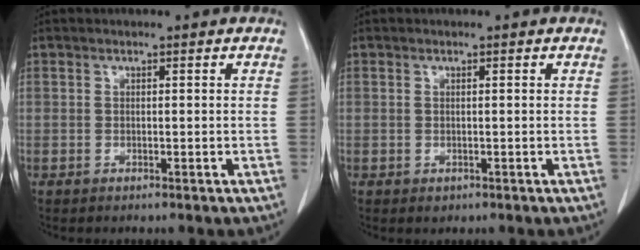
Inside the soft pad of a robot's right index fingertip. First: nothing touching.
{"total": 0.7, "force": [-0.1, 0.5, 0.4], "torque": [-0.006, 0.000, 0.003]}